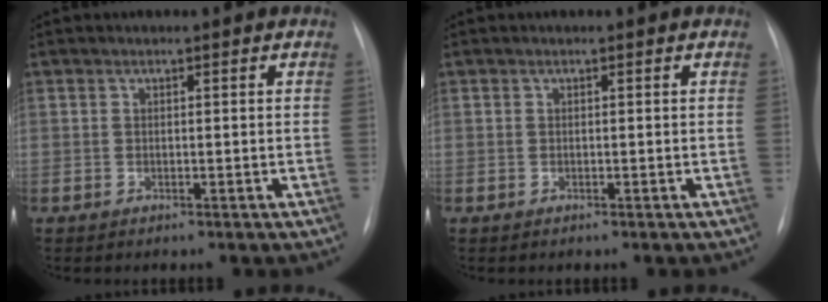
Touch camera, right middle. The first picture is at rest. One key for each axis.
{"total": 0.0}